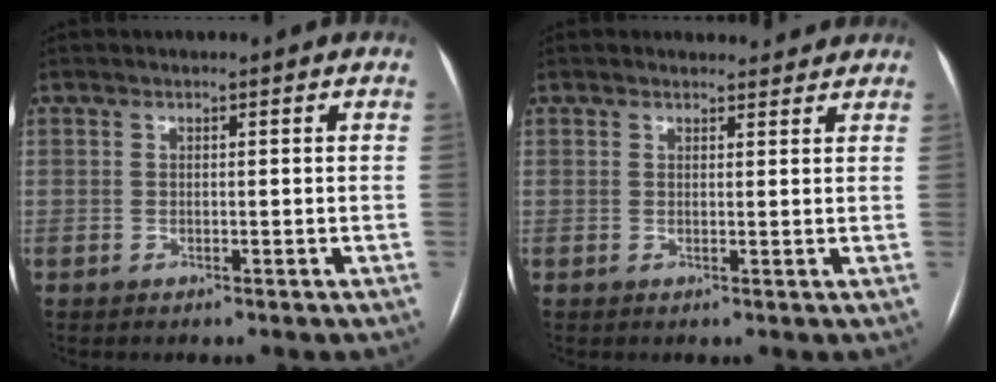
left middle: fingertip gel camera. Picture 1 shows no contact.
{"total": 2.8, "force": [2.7, 0.9, 0.0], "torque": [-0.002, 0.006, 0.026]}